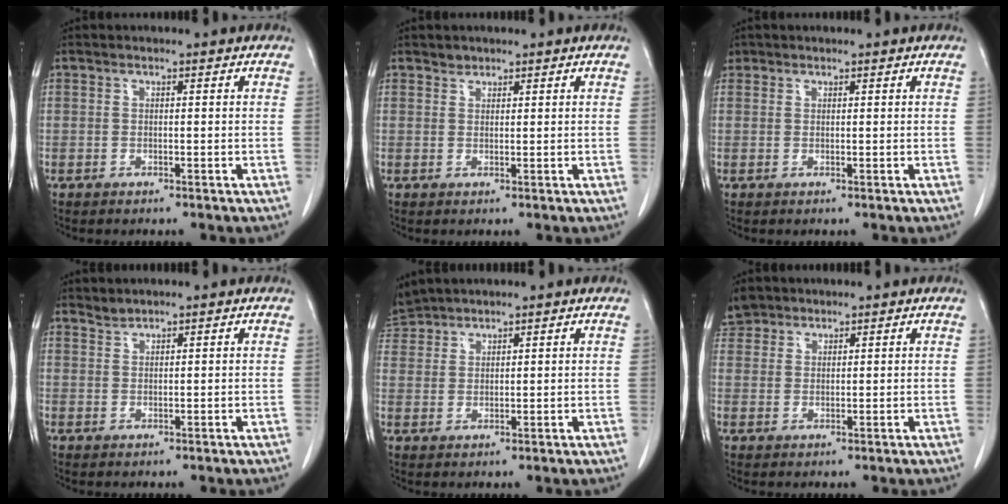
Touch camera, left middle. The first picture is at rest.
{"total": 1.0, "force": [0.9, 0.4, -0.1], "torque": [0.006, -0.003, 0.012]}
{"total": 1.2, "force": [0.8, 0.9, 0.0], "torque": [0.005, 0.008, 0.012]}
{"total": 1.2, "force": [1.2, -0.1, -0.2], "torque": [-0.002, -0.002, 0.026]}
{"total": 4.5, "force": [4.5, 0.9, 0.0], "torque": [-0.008, 0.019, 0.091]}
{"total": 3.8, "force": [3.1, 2.2, 0.1], "torque": [-0.002, 0.008, 0.060]}